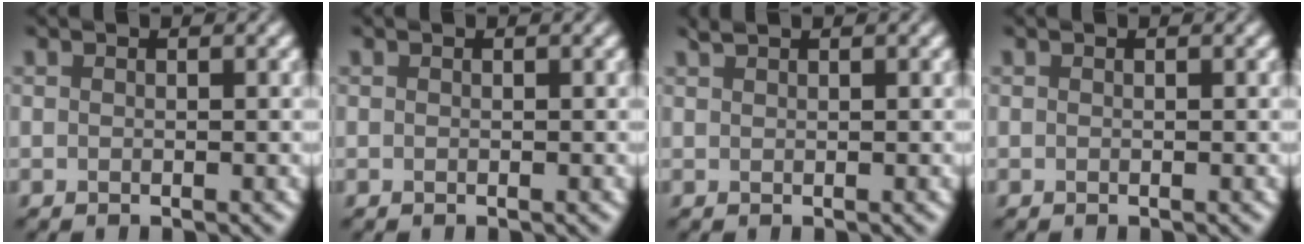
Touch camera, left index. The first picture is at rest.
{"total": 0.0}
{"total": 0.6, "force": [0.6, 0.0, 0.2], "torque": [-0.002, -0.001, 0.012]}
{"total": 0.0}